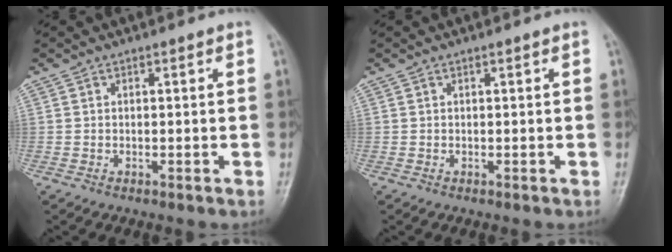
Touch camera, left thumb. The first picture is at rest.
{"total": 0.0}